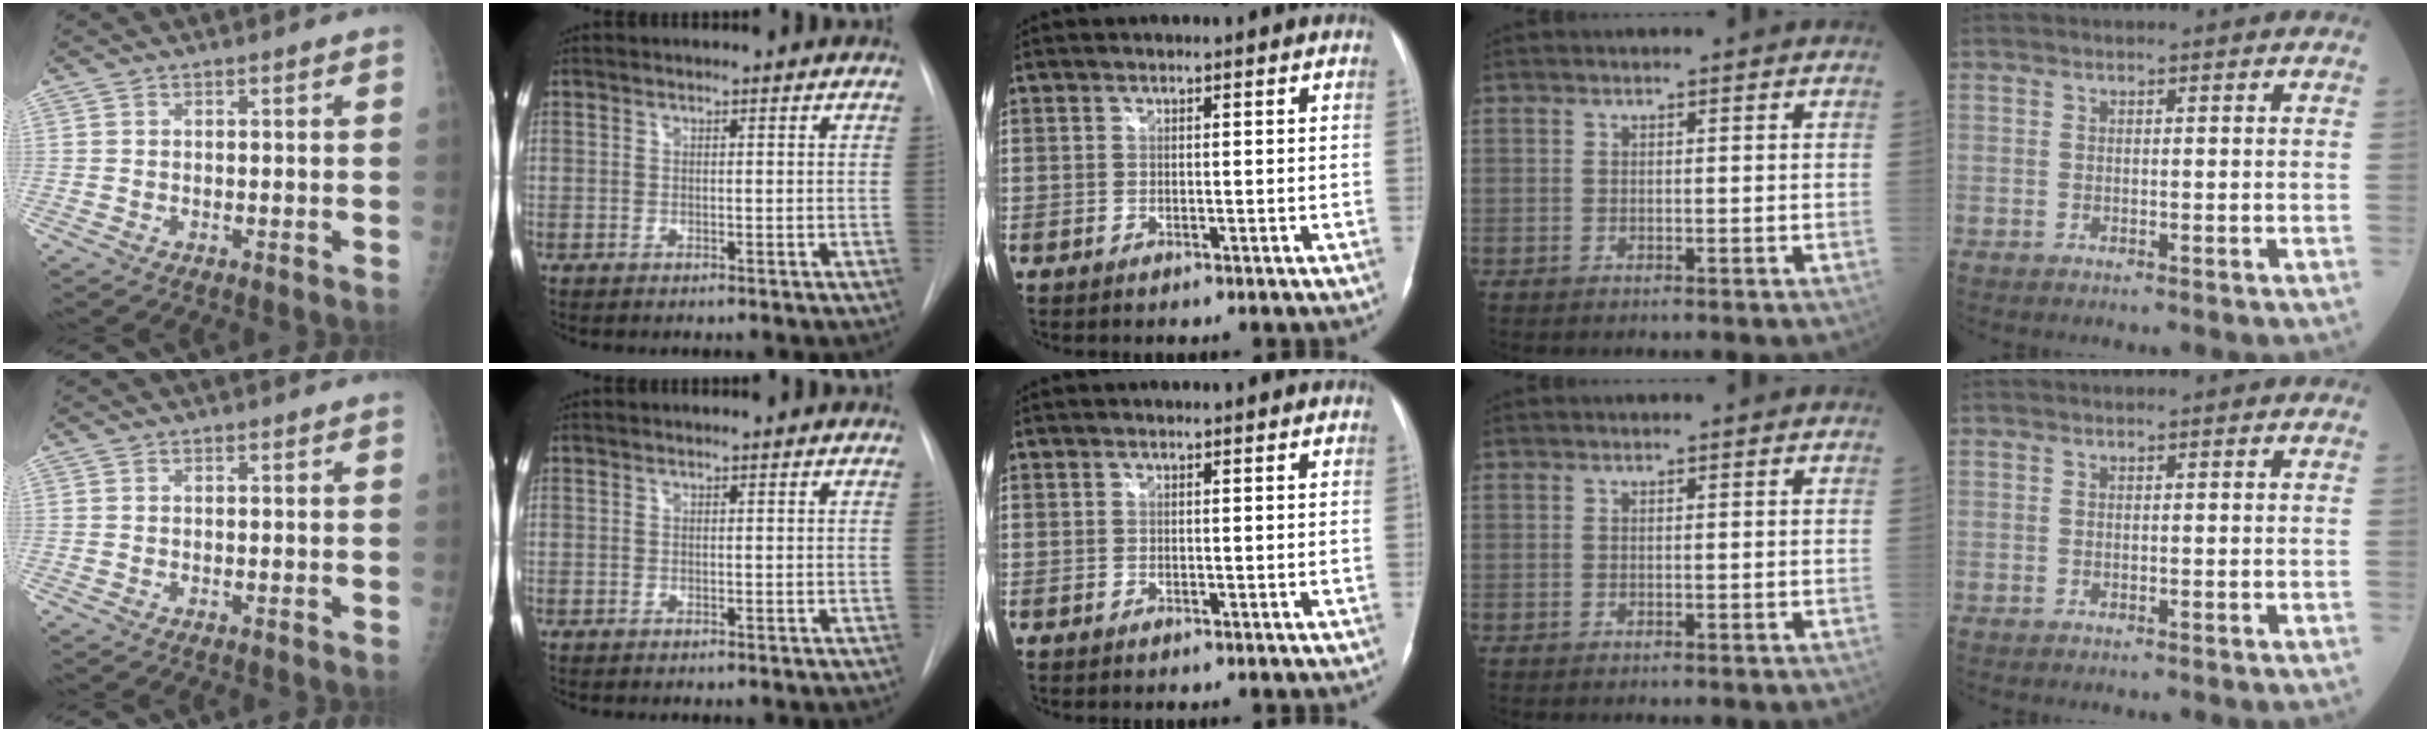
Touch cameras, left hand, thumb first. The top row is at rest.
{}